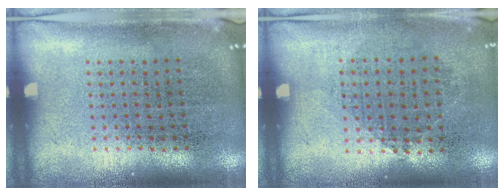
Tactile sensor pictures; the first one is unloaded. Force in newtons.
{"total": 0.8, "press": 0.7, "slide": 0.4}